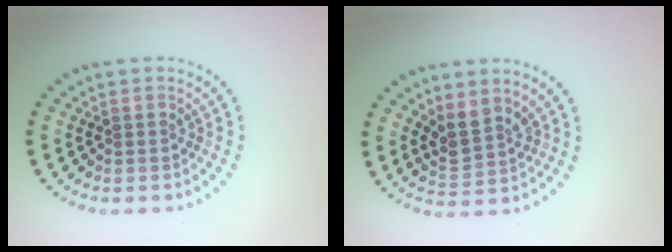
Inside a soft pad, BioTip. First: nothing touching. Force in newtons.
{"total": 2.5, "press": 1.9, "slide": 1.6}